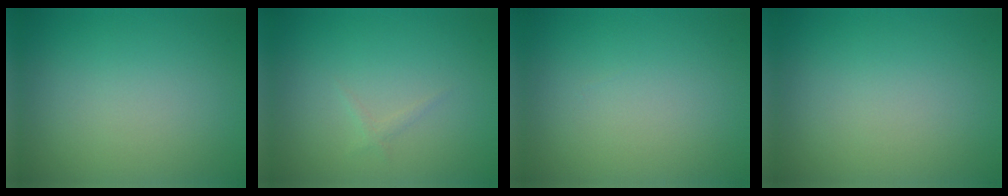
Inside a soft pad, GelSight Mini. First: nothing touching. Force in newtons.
{"total": 0.6, "press": 0.6, "slide": 0.1}
{"total": 0.0}
{"total": 0.0}